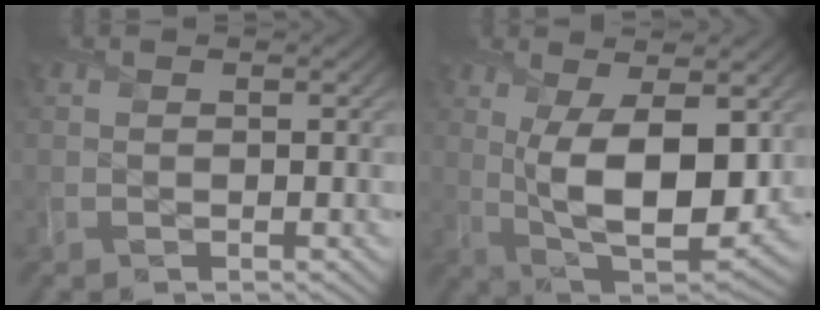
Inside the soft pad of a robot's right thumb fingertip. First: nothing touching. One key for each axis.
{"total": 12.3, "fx": 0.9, "fy": 5.8, "fz": 10.8, "tx": -0.206, "ty": -0.013, "tz": 0.025}